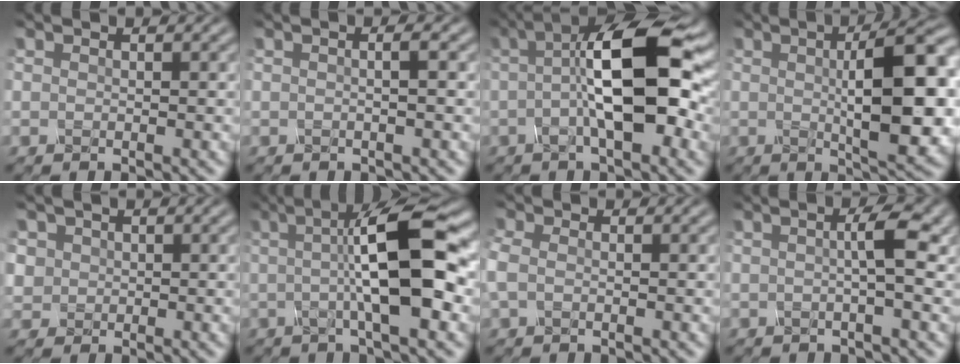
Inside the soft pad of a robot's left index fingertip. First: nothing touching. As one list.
[{"total": 2.2, "force": [0.4, 0.9, 2.0], "torque": [-0.009, 0.003, -0.012]}, {"total": 9.6, "force": [0.5, 2.9, 9.1], "torque": [-0.147, 0.015, -0.002]}, {"total": 10.9, "force": [0.8, 3.0, 10.5], "torque": [-0.136, 0.004, 0.013]}, {"total": 2.6, "force": [1.0, 2.3, 0.7], "torque": [-0.018, 0.007, 0.027]}, {"total": 9.7, "force": [0.7, 2.1, 9.5], "torque": [-0.128, 0.013, 0.004]}, {"total": 1.9, "force": [-0.2, 1.3, 1.3], "torque": [-0.038, 0.003, -0.012]}, {"total": 3.1, "force": [0.2, 0.4, 3.1], "torque": [-0.049, 0.003, -0.002]}]